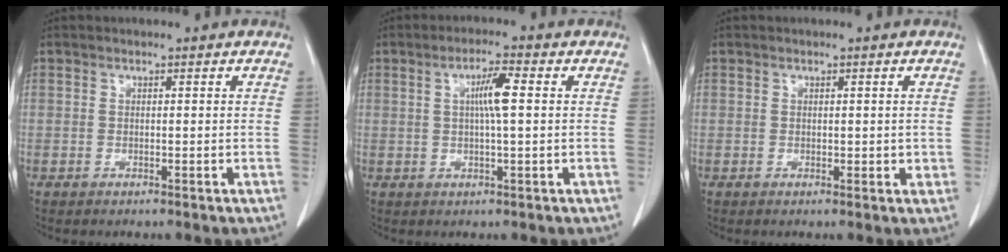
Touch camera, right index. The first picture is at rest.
{"total": 4.7, "force": [0.8, 0.3, 4.6], "torque": [-0.083, 0.004, 0.013]}
{"total": 1.6, "force": [0.1, 1.1, 1.2], "torque": [-0.010, -0.001, 0.005]}